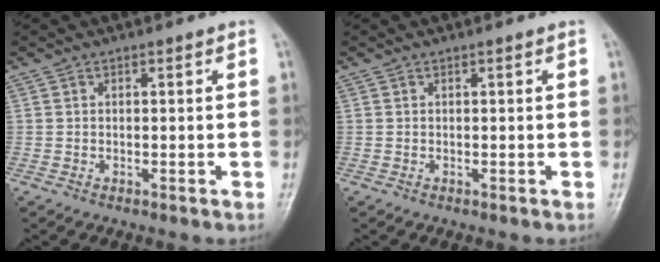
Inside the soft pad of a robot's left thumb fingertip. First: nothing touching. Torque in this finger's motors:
{"motor_torque": [-0.30, 0.30, -0.19, 0.18, -0.05]}